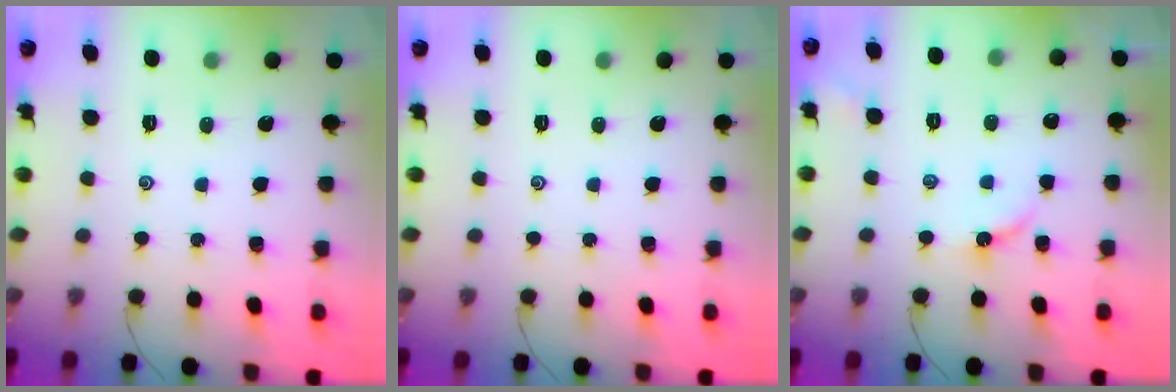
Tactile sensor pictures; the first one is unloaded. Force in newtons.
{"total": 0.0}
{"total": 3.5, "press": 3.5, "slide": 0.3}